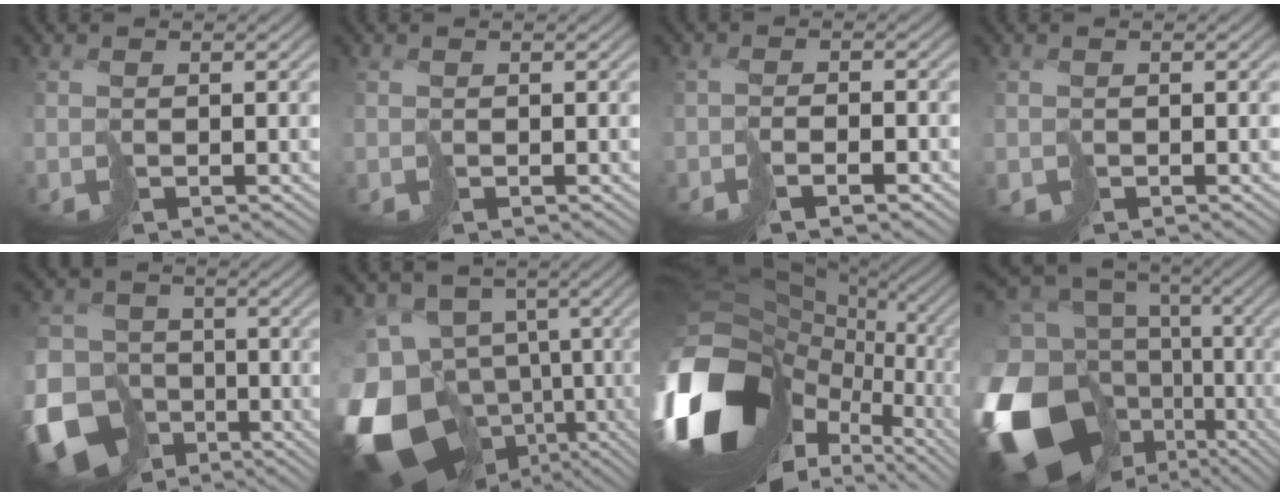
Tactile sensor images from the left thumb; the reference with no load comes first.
{"total": 0.0}
{"total": 2.0, "force": [-1.3, 0.3, 1.5], "torque": [-0.022, 0.002, -0.023]}
{"total": 0.8, "force": [-0.3, 0.6, 0.4], "torque": [-0.010, -0.002, -0.006]}
{"total": 15.5, "force": [-7.3, 11.6, 7.2], "torque": [-0.191, -0.057, -0.120]}
{"total": 17.7, "force": [-4.8, 13.3, 10.6], "torque": [-0.269, -0.037, -0.063]}
{"total": 20.0, "force": [-4.8, 13.9, 13.6], "torque": [-0.321, -0.035, -0.052]}
{"total": 19.8, "force": [-4.3, 14.6, 12.6], "torque": [-0.328, -0.029, -0.017]}